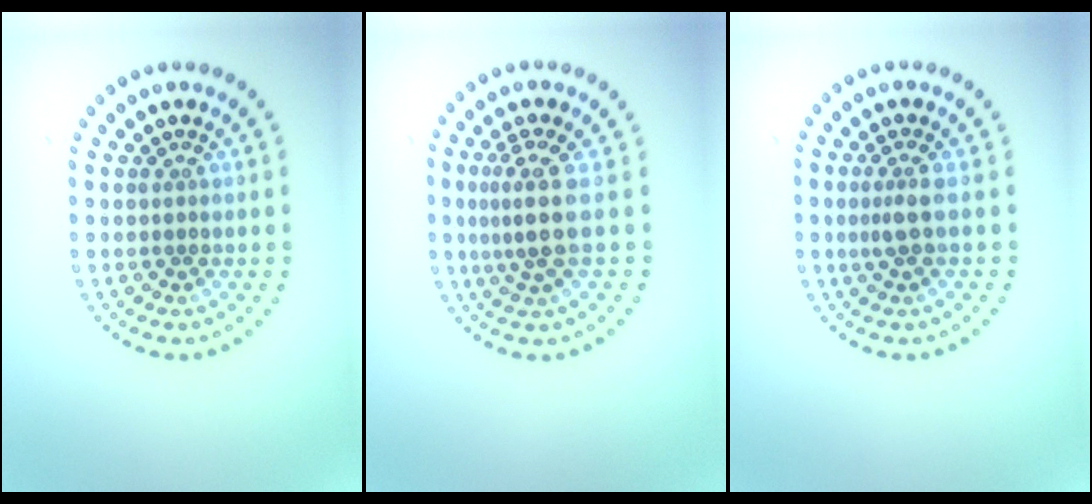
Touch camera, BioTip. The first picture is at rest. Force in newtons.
{"total": 3.1, "press": 2.3, "slide": 2.0}
{"total": 1.7, "press": 1.3, "slide": 1.2}